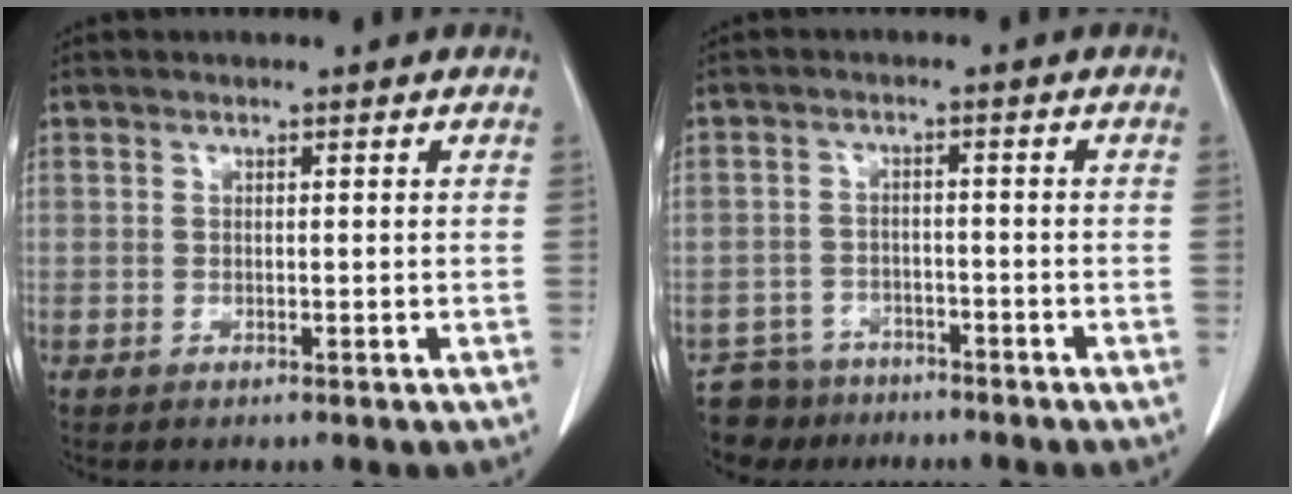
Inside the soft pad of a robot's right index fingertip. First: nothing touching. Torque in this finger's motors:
{"motor_torque": [-1.12, -0.07, -0.95, -0.21]}